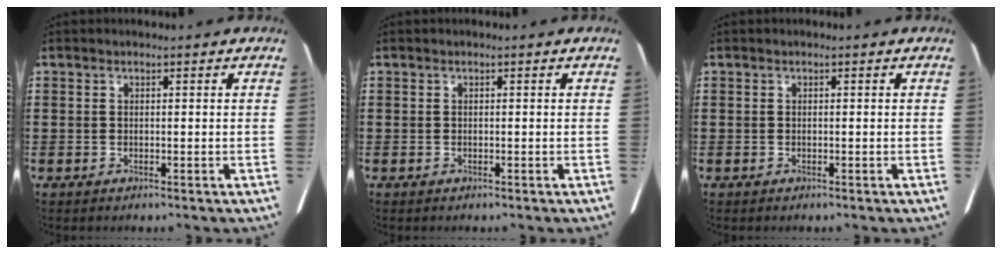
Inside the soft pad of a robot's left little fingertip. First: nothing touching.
{"total": 0.0}
{"total": 0.0}